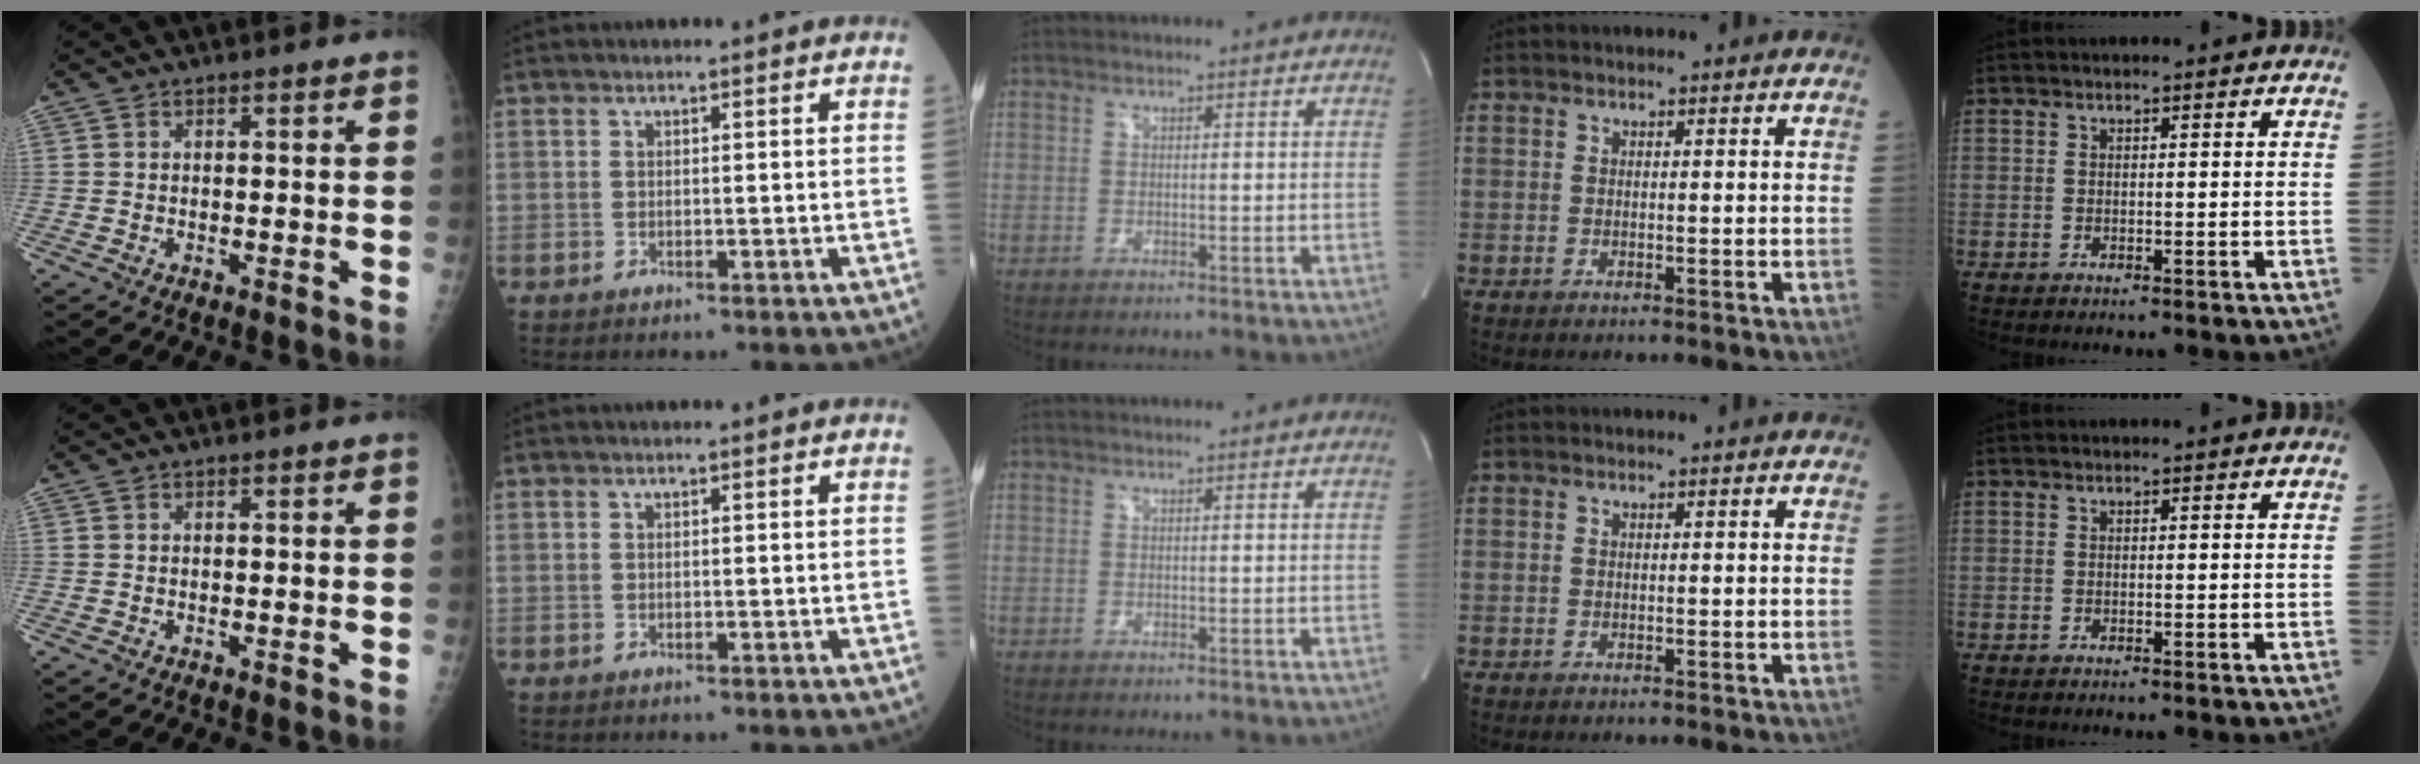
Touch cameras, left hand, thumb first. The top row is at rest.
{}